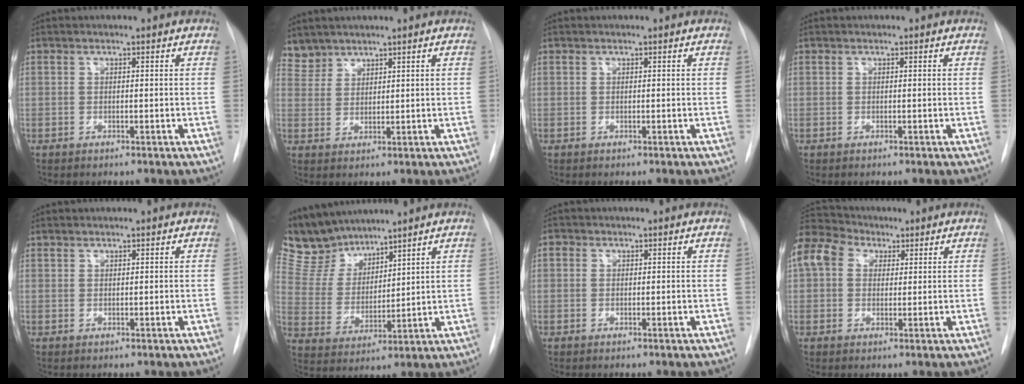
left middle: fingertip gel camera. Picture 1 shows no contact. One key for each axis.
{"total": 3.4, "fx": 3.1, "fy": 1.3, "fz": -0.5, "tx": 0.015, "ty": 0.009, "tz": 0.066}
{"total": 0.0}
{"total": 0.0}
{"total": 0.7, "fx": 0.7, "fy": 0.2, "fz": -0.1, "tx": 0.001, "ty": -0.001, "tz": 0.012}
{"total": 9.4, "fx": 8.8, "fy": 3.1, "fz": 1.7, "tx": -0.048, "ty": 0.012, "tz": 0.186}
{"total": 0.8, "fx": 0.3, "fy": 0.7, "fz": 0.1, "tx": 0.006, "ty": 0.003, "tz": 0.001}
{"total": 14.7, "fx": 7.1, "fy": 10.8, "fz": 7.1, "tx": -0.198, "ty": 0.078, "tz": 0.134}